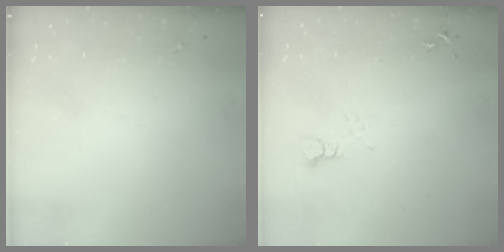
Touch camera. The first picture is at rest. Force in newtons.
{"total": 3.0, "press": 3.0, "slide": 0.2}